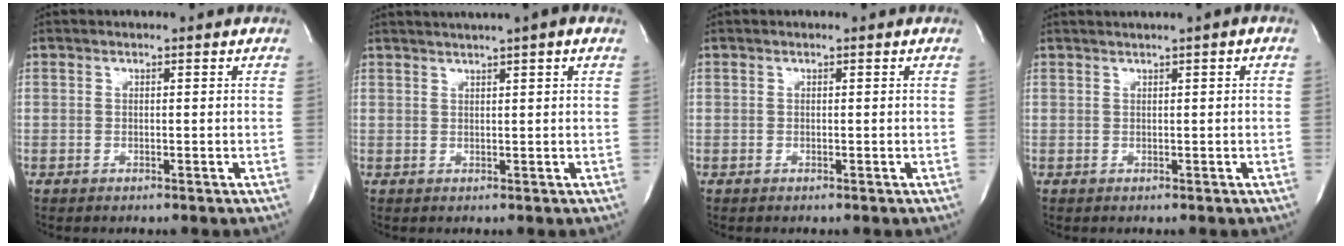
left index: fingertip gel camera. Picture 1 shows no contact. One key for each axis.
{"total": 6.8, "fx": 5.0, "fy": -0.3, "fz": 4.6, "tx": -0.077, "ty": 0.029, "tz": 0.066}
{"total": 0.0}
{"total": 1.9, "fx": 1.0, "fy": -0.2, "fz": 1.6, "tx": -0.034, "ty": 0.009, "tz": 0.019}